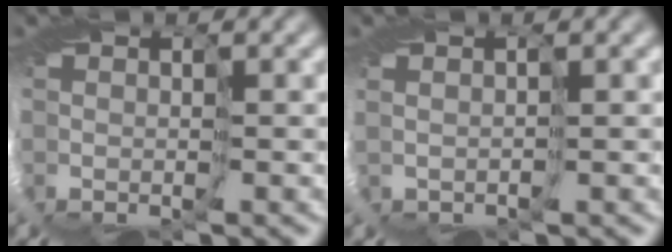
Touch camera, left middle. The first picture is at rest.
{"total": 0.9, "force": [0.4, 0.4, 0.7], "torque": [-0.008, 0.012, 0.004]}